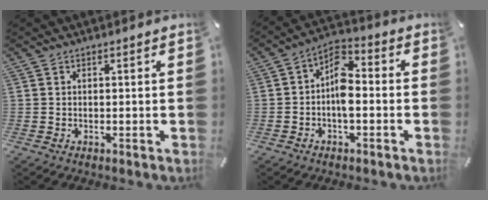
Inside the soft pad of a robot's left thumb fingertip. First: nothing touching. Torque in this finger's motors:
{"motor_torque": [-0.10, 0.94, 1.04, 0.06, 0.31]}